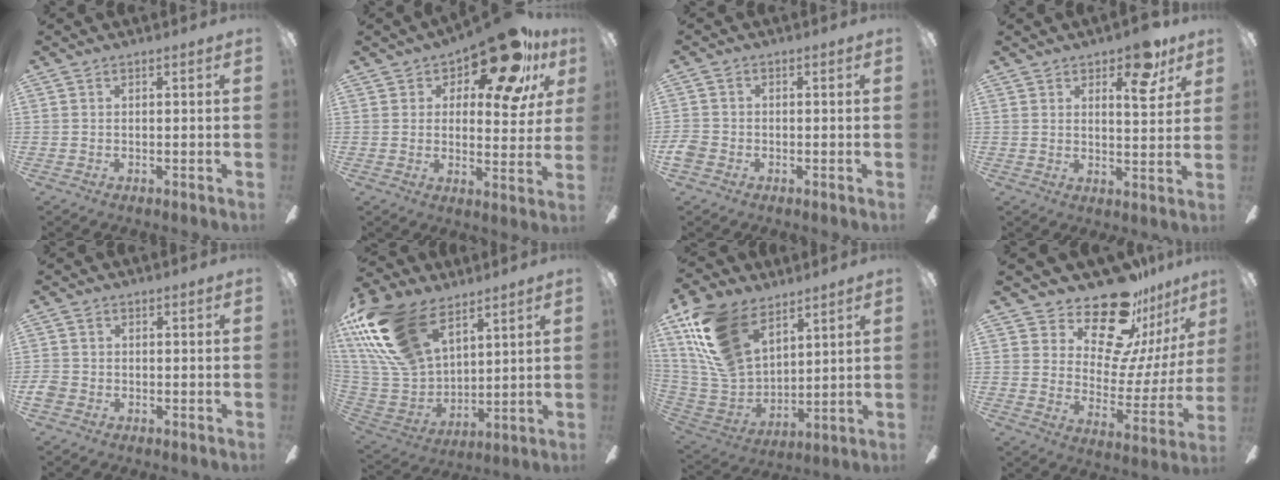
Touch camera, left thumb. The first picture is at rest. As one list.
[{"total": 18.7, "force": [12.3, 8.1, 11.4], "torque": [-0.155, -0.074, 0.206]}, {"total": 3.0, "force": [-1.4, 2.3, 1.3], "torque": [-0.025, 0.008, -0.026]}, {"total": 9.4, "force": [5.8, 4.1, 6.1], "torque": [-0.068, -0.022, 0.094]}, {"total": 2.4, "force": [-1.1, 1.9, 1.1], "torque": [-0.023, 0.005, -0.021]}, {"total": 24.5, "force": [13.9, 14.0, 14.5], "torque": [-0.347, -0.059, 0.254]}, {"total": 20.2, "force": [11.7, 11.9, 11.4], "torque": [-0.278, -0.045, 0.219]}, {"total": 20.6, "force": [16.2, 8.5, 9.4], "torque": [-0.159, -0.114, 0.282]}]